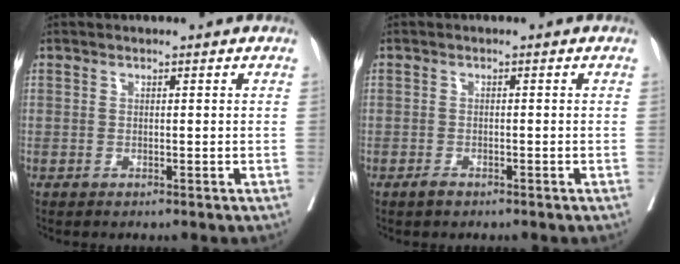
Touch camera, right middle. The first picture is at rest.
{"total": 1.2, "force": [-1.0, 0.5, 0.6], "torque": [-0.012, 0.000, -0.014]}